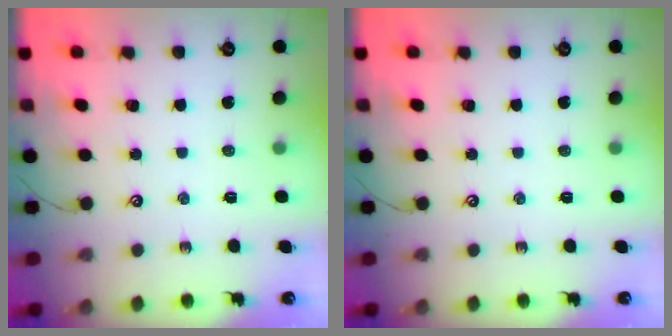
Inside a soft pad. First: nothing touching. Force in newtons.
{"total": 0.0}